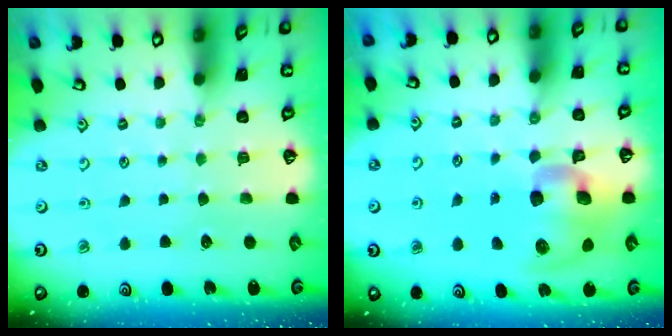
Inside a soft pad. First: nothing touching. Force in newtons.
{"total": 14.0, "press": 13.8, "slide": 2.4}